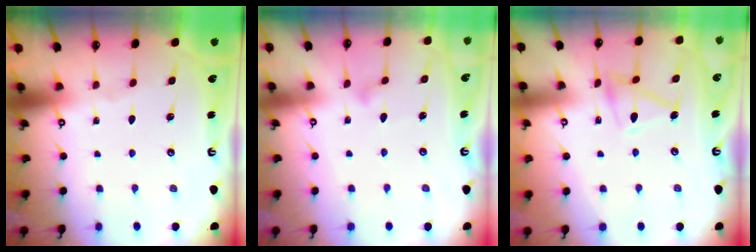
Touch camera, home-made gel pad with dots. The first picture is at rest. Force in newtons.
{"total": 6.5, "press": 6.5, "slide": 0.4}
{"total": 11.5, "press": 11.5, "slide": 0.9}